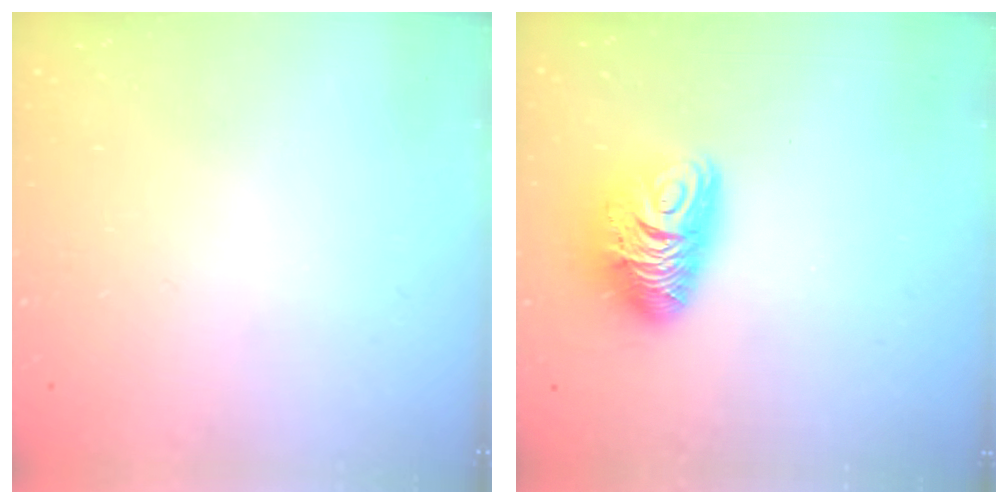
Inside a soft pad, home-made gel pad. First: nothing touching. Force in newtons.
{"total": 10.7, "press": 10.6, "slide": 1.1}